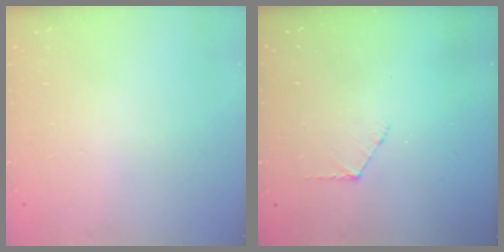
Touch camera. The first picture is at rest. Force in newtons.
{"total": 5.6, "press": 5.6, "slide": 0.6}